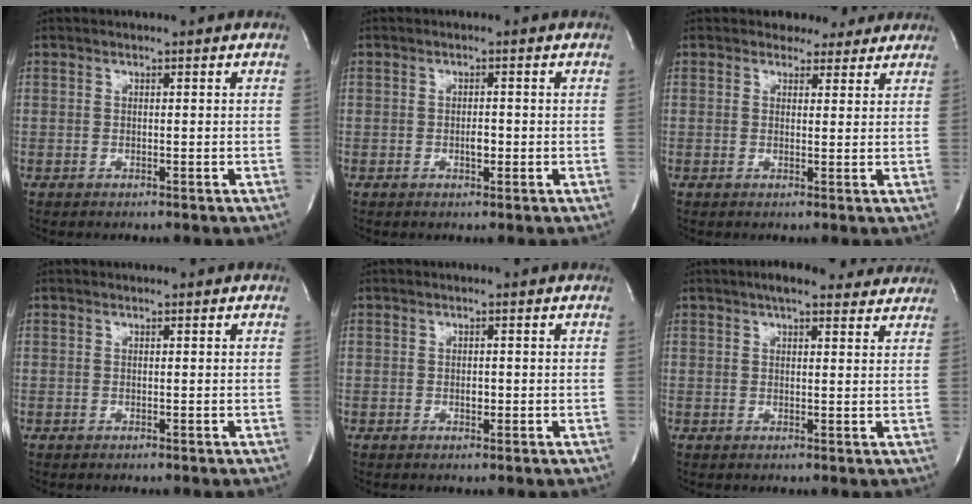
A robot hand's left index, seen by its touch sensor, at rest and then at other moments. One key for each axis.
{"total": 1.5, "fx": -0.5, "fy": 0.7, "fz": 1.2, "tx": -0.021, "ty": -0.001, "tz": -0.006}
{"total": 3.8, "fx": 3.3, "fy": 1.9, "fz": 0.1, "tx": 0.002, "ty": 0.003, "tz": 0.033}
{"total": 0.0}
{"total": 0.9, "fx": -0.2, "fy": 0.5, "fz": 0.6, "tx": -0.008, "ty": -0.001, "tz": -0.003}
{"total": 10.0, "fx": 8.5, "fy": 2.6, "fz": 4.4, "tx": -0.052, "ty": 0.022, "tz": 0.100}